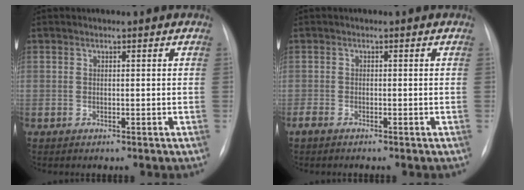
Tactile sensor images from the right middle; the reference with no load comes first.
{"total": 1.0, "force": [-0.8, 0.3, 0.6], "torque": [-0.019, -0.004, -0.016]}